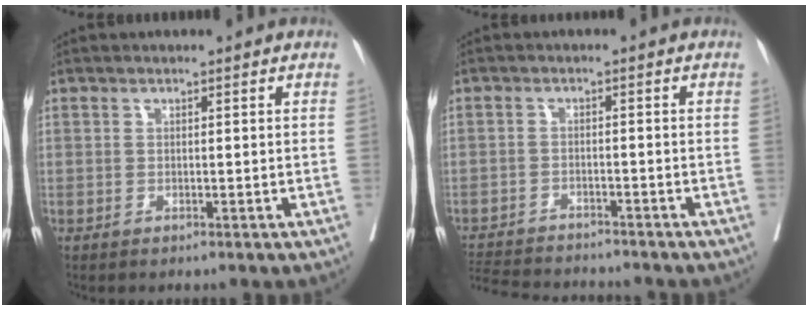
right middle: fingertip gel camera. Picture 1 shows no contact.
{"total": 11.5, "force": [-10.8, 1.2, 3.5], "torque": [-0.063, -0.005, -0.160]}